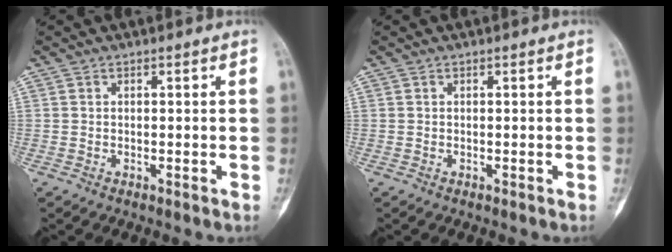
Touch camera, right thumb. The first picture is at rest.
{"total": 0.0}